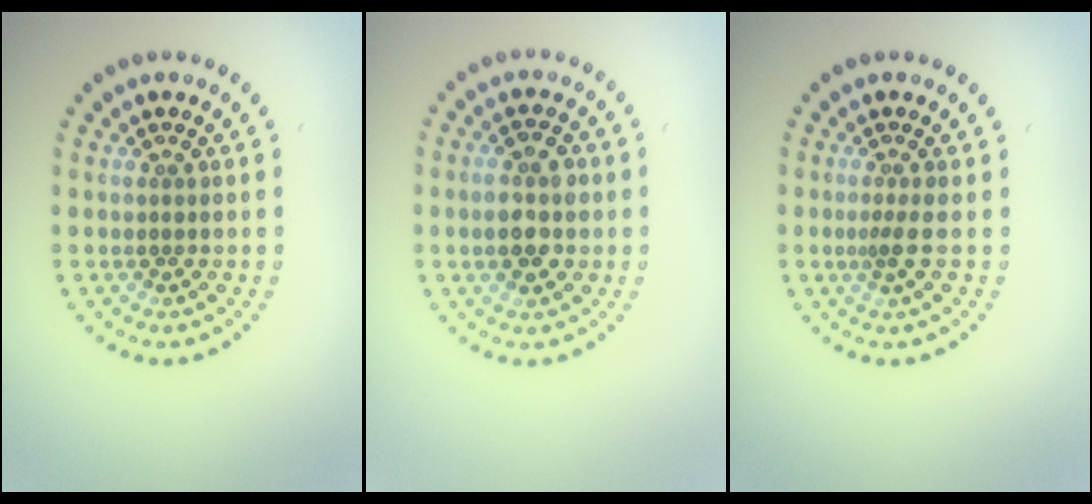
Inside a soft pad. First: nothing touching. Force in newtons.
{"total": 3.0, "press": 3.0, "slide": 0.3}
{"total": 1.1, "press": 0.7, "slide": 0.9}